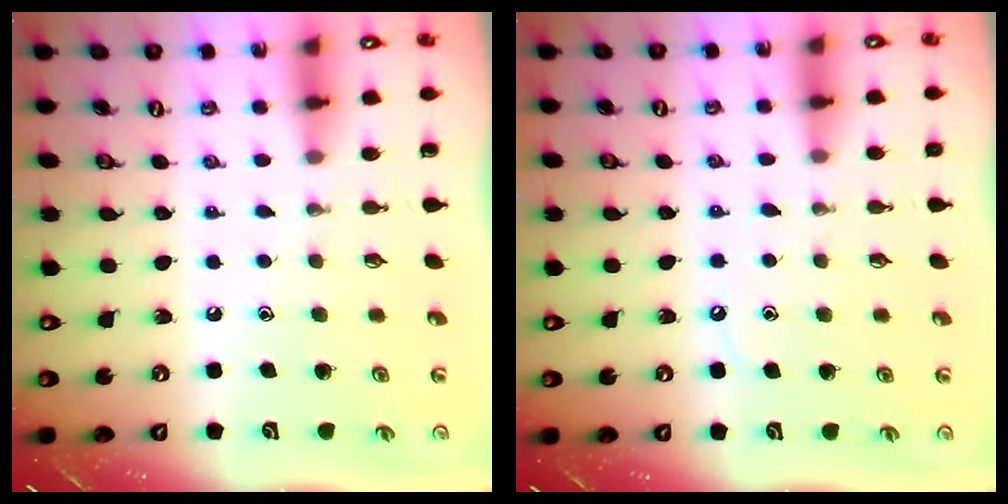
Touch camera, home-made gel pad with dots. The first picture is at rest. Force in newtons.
{"total": 5.3, "press": 5.2, "slide": 0.8}